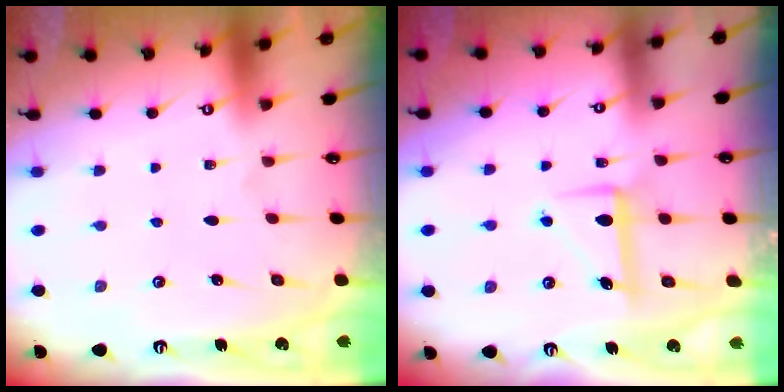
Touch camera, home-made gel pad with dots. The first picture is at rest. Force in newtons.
{"total": 6.7, "press": 6.7, "slide": 0.3}